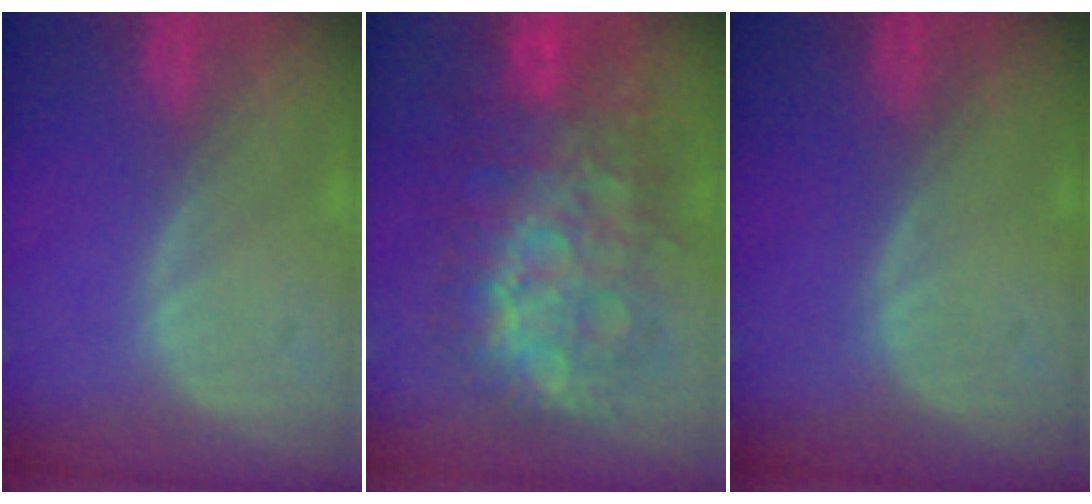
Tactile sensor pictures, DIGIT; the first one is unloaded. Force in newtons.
{"total": 12.3, "press": 12.3, "slide": 1.3}
{"total": 0.0}